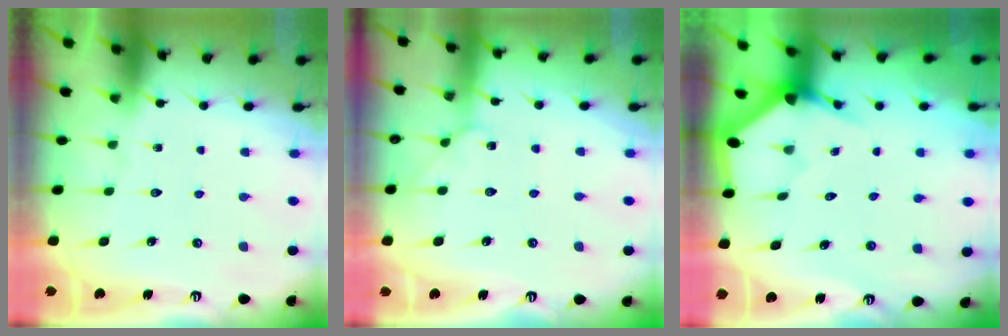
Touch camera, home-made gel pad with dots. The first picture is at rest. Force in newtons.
{"total": 5.0, "press": 5.0, "slide": 0.6}
{"total": 3.3, "press": 3.3, "slide": 0.2}